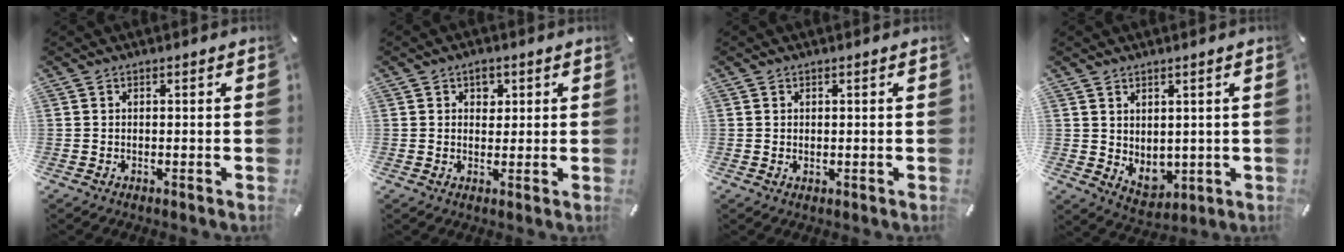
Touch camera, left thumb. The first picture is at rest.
{"total": 3.1, "force": [1.2, 2.3, 1.6], "torque": [-0.002, -0.007, 0.013]}
{"total": 0.6, "force": [0.3, 0.4, 0.2], "torque": [-0.003, 0.002, 0.005]}
{"total": 4.7, "force": [1.8, 4.1, 1.7], "torque": [-0.014, -0.014, 0.036]}